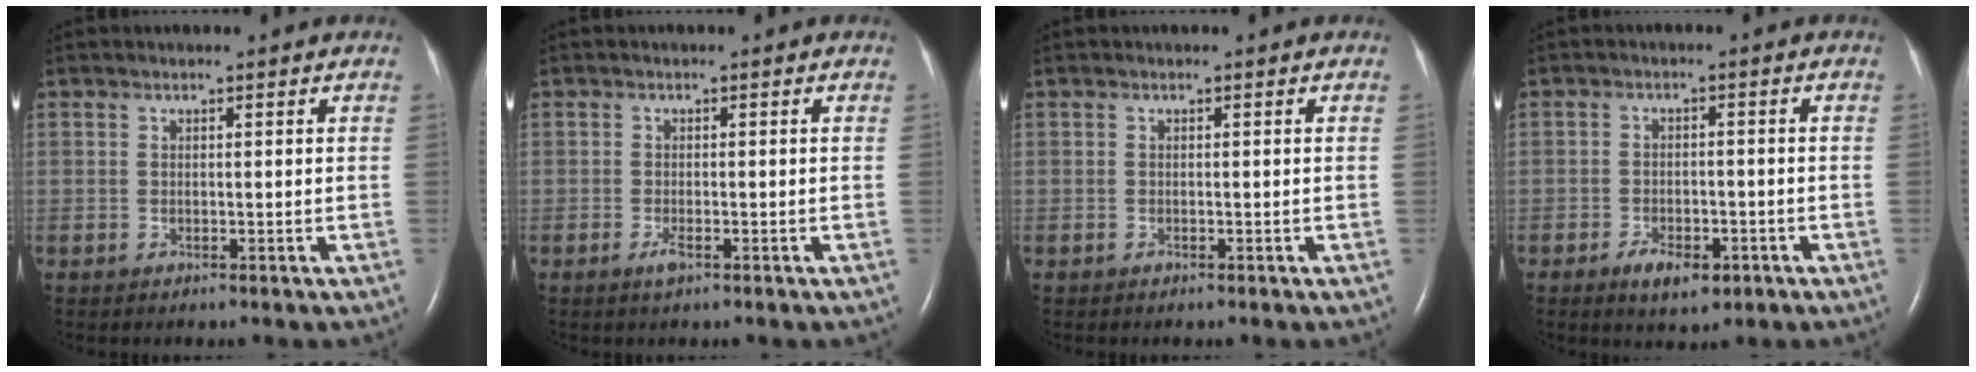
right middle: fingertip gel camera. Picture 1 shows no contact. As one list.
[{"total": 1.4, "force": [-0.8, 0.3, 1.1], "torque": [-0.027, -0.003, -0.014]}, {"total": 0.0}, {"total": 4.7, "force": [-2.6, 2.2, 3.2], "torque": [-0.053, 0.001, -0.036]}]